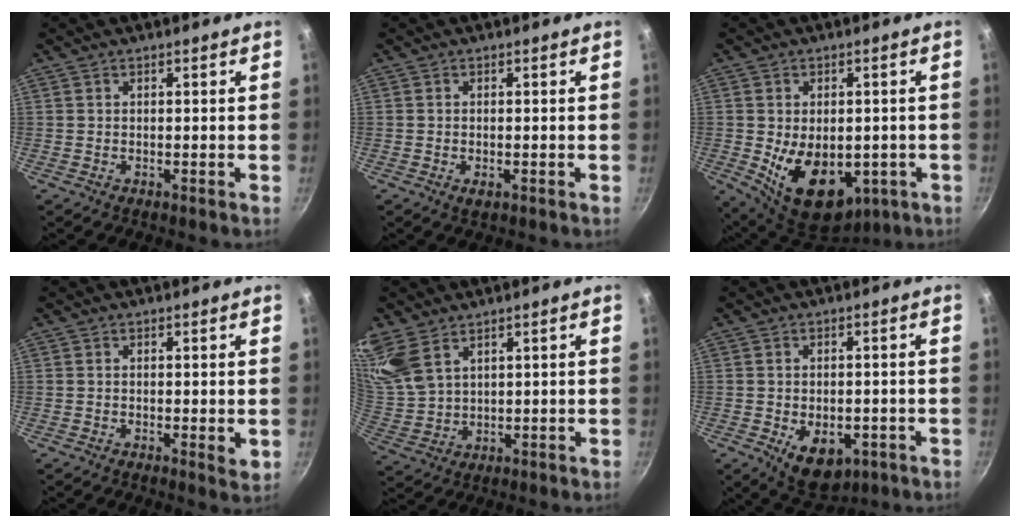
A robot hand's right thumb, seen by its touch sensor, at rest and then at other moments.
{"total": 1.6, "force": [-0.5, 0.8, 1.3], "torque": [-0.022, -0.003, -0.008]}
{"total": 15.5, "force": [-3.1, 10.0, 11.4], "torque": [-0.145, -0.015, -0.022]}
{"total": 2.3, "force": [0.1, 0.9, 2.1], "torque": [-0.031, -0.007, 0.000]}
{"total": 11.5, "force": [7.5, 6.3, 5.9], "torque": [-0.127, -0.014, 0.167]}
{"total": 8.9, "force": [-2.7, 5.7, 6.3], "torque": [-0.069, 0.000, -0.023]}